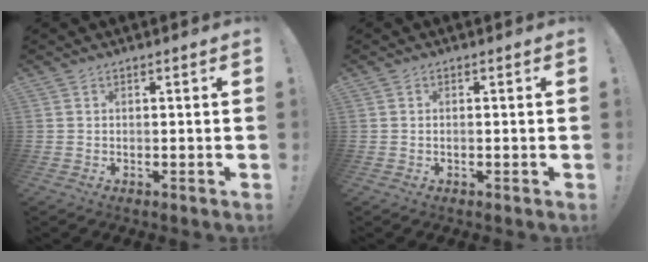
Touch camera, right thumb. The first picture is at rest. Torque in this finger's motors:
{"motor_torque": [0.18, -0.11, 0.18, -0.19, 0.04]}